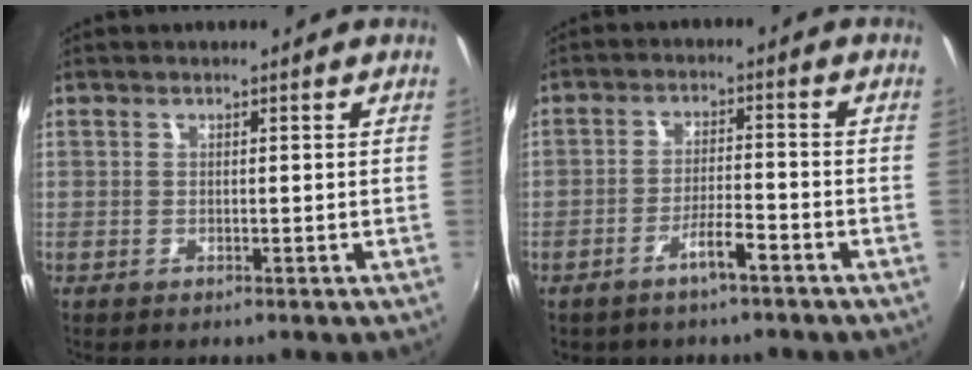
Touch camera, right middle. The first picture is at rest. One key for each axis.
{"total": 4.4, "fx": -3.1, "fy": 1.1, "fz": 2.9, "tx": -0.065, "ty": 0.004, "tz": -0.047}